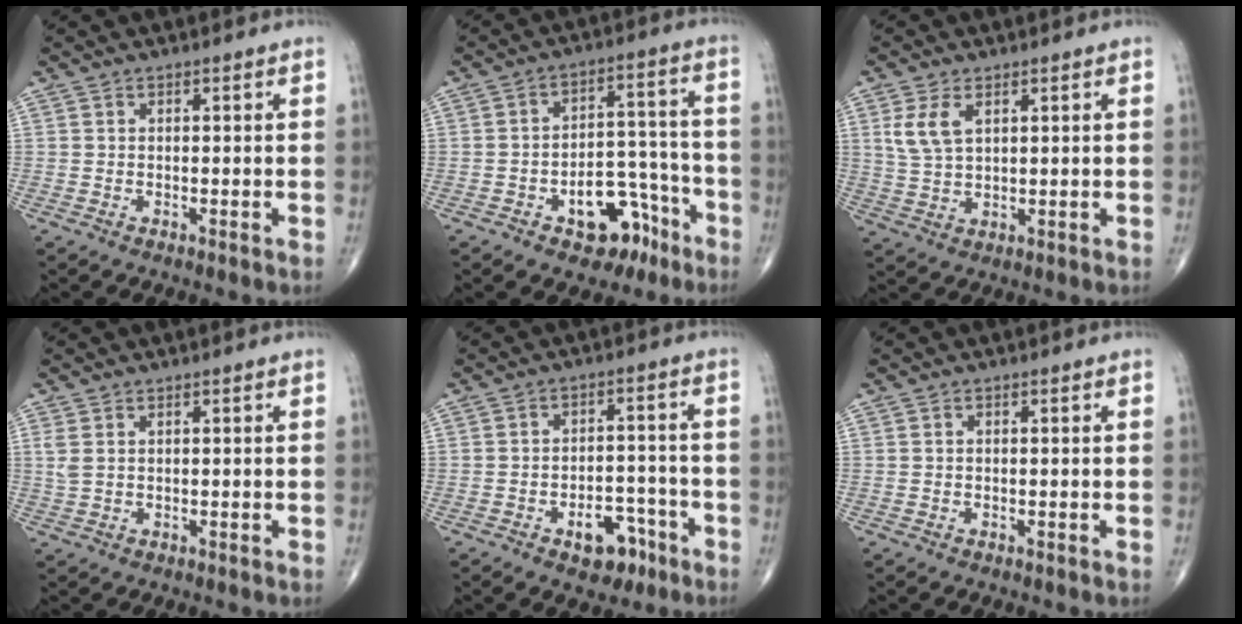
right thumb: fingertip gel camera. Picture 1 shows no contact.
{"total": 11.7, "force": [-6.3, 6.9, 6.9], "torque": [-0.052, 0.061, -0.086]}
{"total": 5.8, "force": [2.2, 3.2, 4.3], "torque": [-0.090, -0.003, 0.052]}
{"total": 2.0, "force": [0.8, 1.0, 1.5], "torque": [-0.044, 0.008, 0.026]}
{"total": 7.8, "force": [-4.3, 4.7, 4.4], "torque": [-0.029, 0.041, -0.057]}
{"total": 0.0}